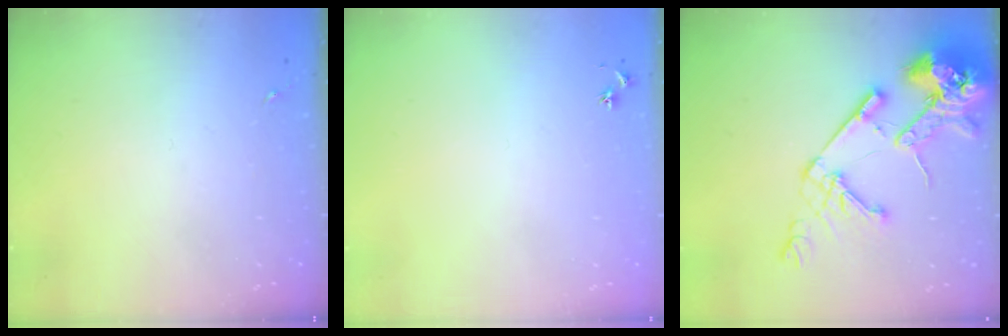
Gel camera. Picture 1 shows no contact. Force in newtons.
{"total": 2.5, "press": 2.5, "slide": 0.3}
{"total": 18.4, "press": 18.2, "slide": 2.5}